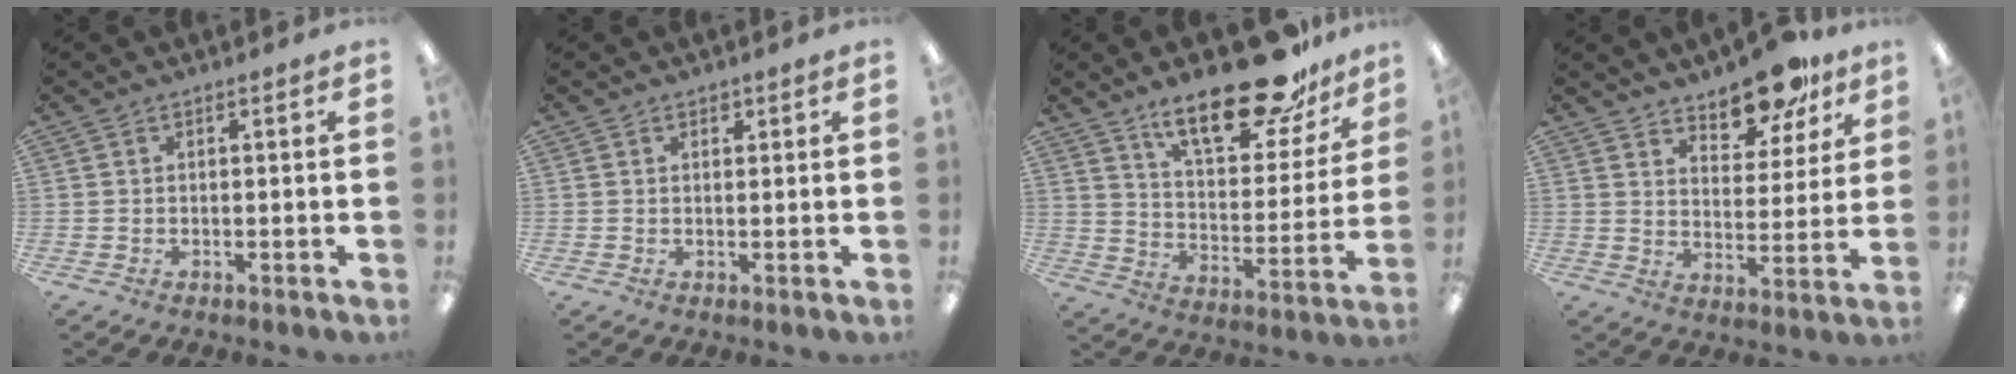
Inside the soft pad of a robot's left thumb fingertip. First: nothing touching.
{"total": 1.4, "force": [0.9, 0.9, 0.6], "torque": [-0.004, 0.000, 0.013]}
{"total": 22.8, "force": [16.5, 8.3, 13.3], "torque": [-0.201, -0.096, 0.276]}
{"total": 12.1, "force": [10.1, 5.0, 4.4], "torque": [-0.050, -0.073, 0.181]}